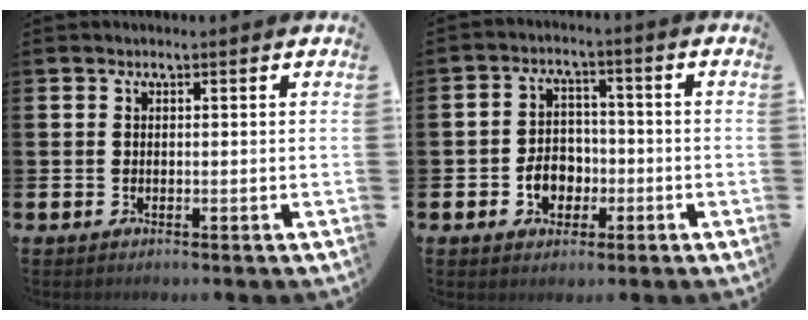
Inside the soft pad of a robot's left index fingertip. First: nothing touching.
{"total": 4.7, "force": [-1.6, 3.8, 2.3], "torque": [-0.025, -0.001, -0.038]}